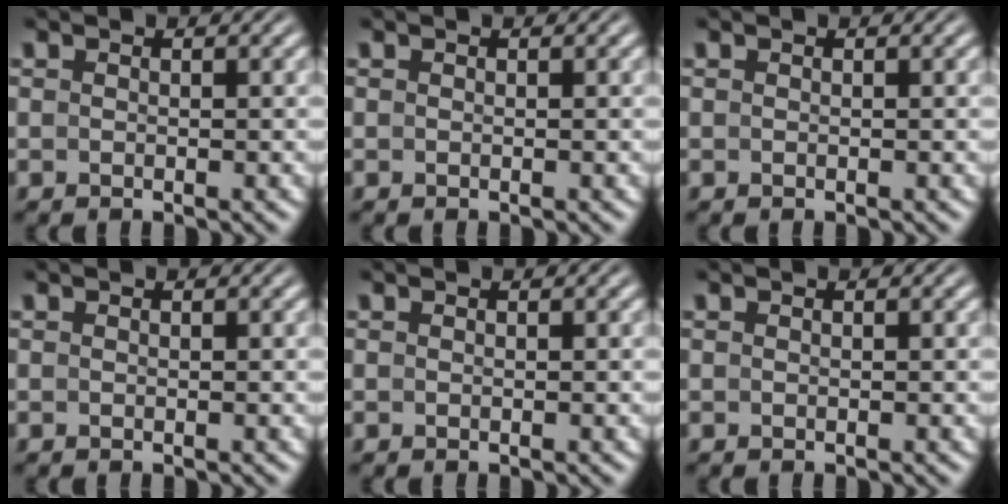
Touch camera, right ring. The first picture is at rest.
{"total": 0.0}
{"total": 0.0}
{"total": 1.1, "force": [-0.3, -1.0, -0.4], "torque": [0.013, -0.010, 0.006]}
{"total": 0.0}
{"total": 0.0}